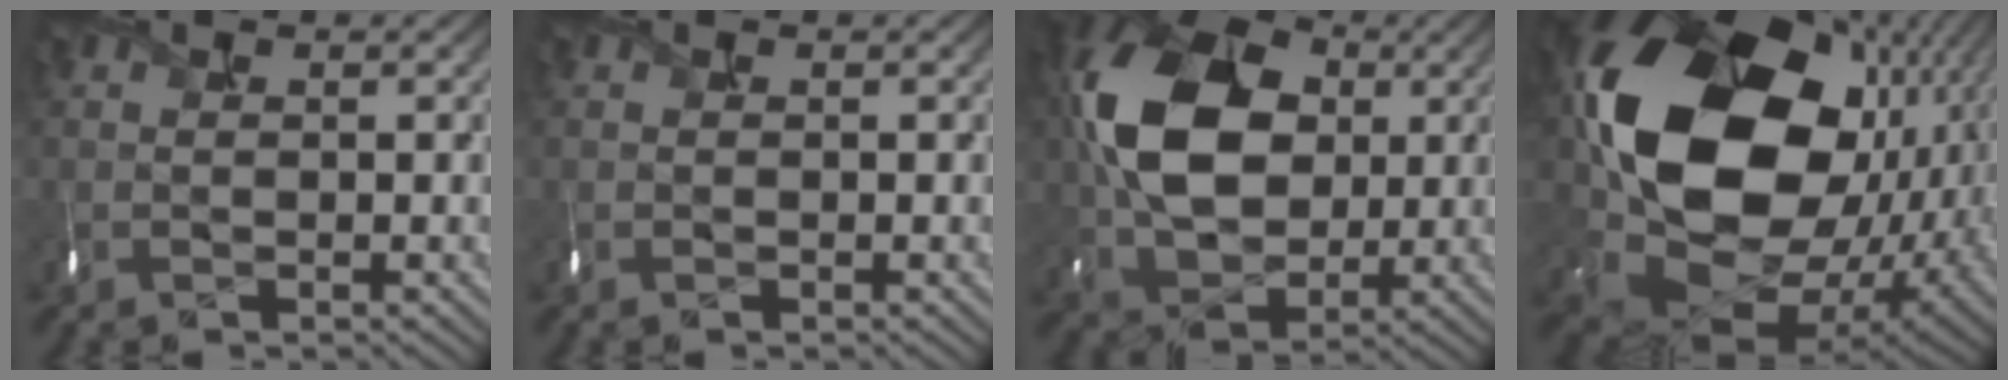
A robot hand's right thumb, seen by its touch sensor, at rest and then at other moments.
{"total": 0.0}
{"total": 13.7, "force": [2.1, 10.0, 9.2], "torque": [-0.213, 0.008, 0.033]}
{"total": 20.1, "force": [2.8, 15.5, 12.3], "torque": [-0.296, -0.044, 0.080]}